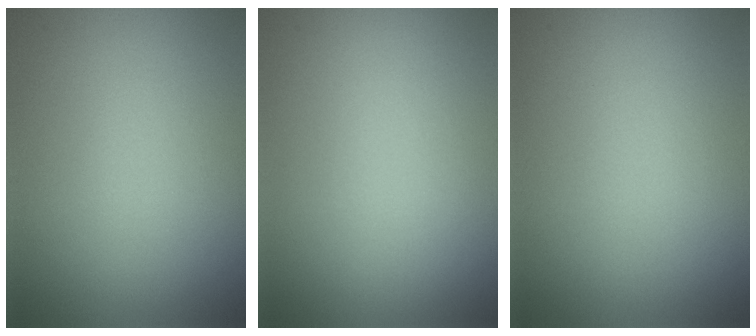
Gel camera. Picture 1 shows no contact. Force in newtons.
{"total": 0.0}
{"total": 0.0}